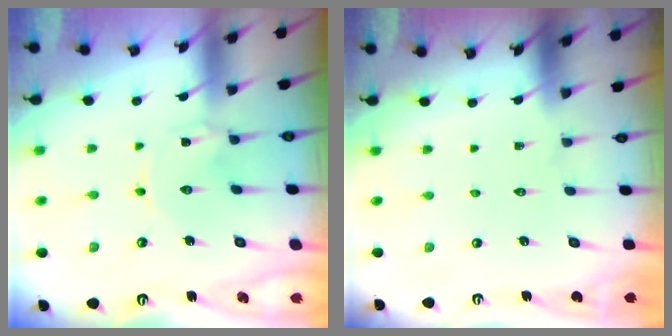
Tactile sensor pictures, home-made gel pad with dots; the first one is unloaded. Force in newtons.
{"total": 0.0}